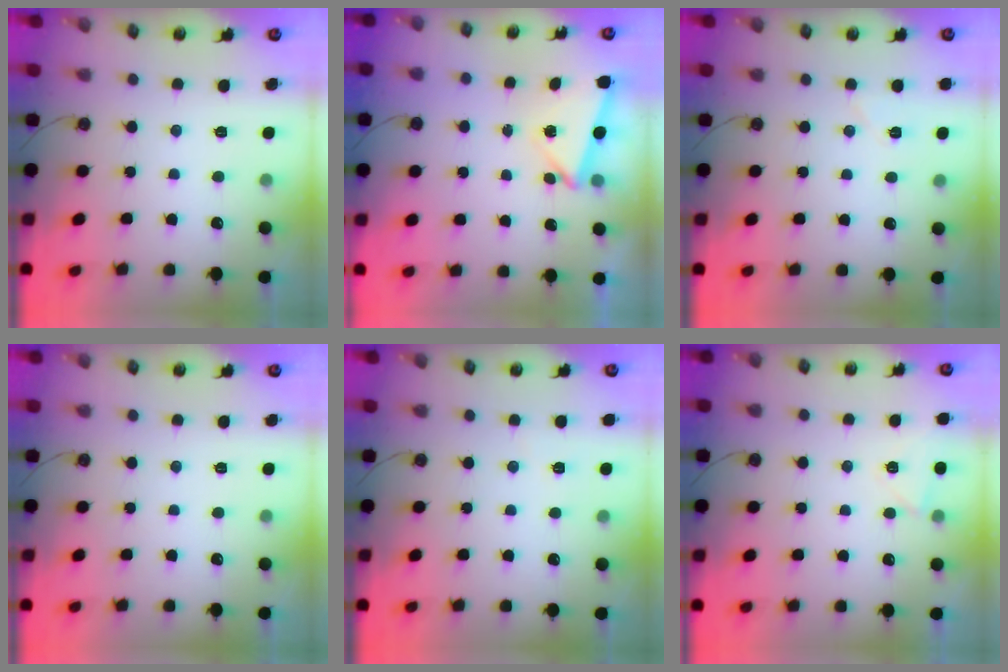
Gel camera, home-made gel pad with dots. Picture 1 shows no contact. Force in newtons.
{"total": 2.9, "press": 2.6, "slide": 1.2}
{"total": 5.3, "press": 4.6, "slide": 2.5}
{"total": 0.0}
{"total": 2.9, "press": 1.5, "slide": 2.5}
{"total": 4.3, "press": 4.1, "slide": 1.3}